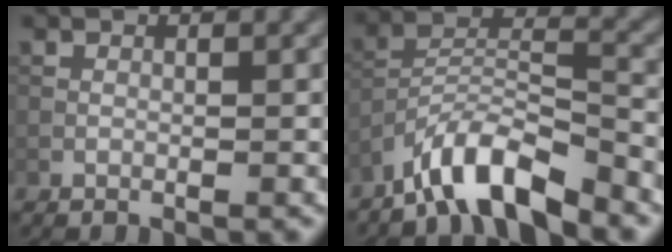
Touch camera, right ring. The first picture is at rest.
{"total": 7.1, "force": [-5.8, 1.7, 3.7], "torque": [-0.065, 0.003, -0.111]}